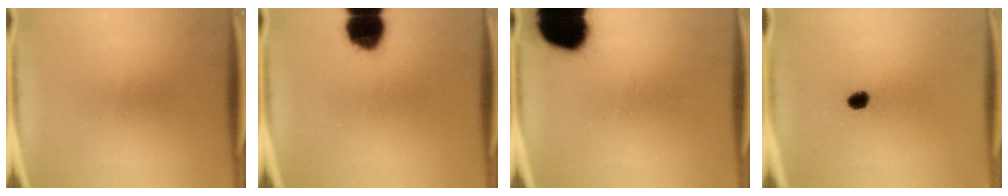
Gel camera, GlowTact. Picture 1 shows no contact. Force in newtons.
{"total": 11.1}
{"total": 17.8}
{"total": 2.3}